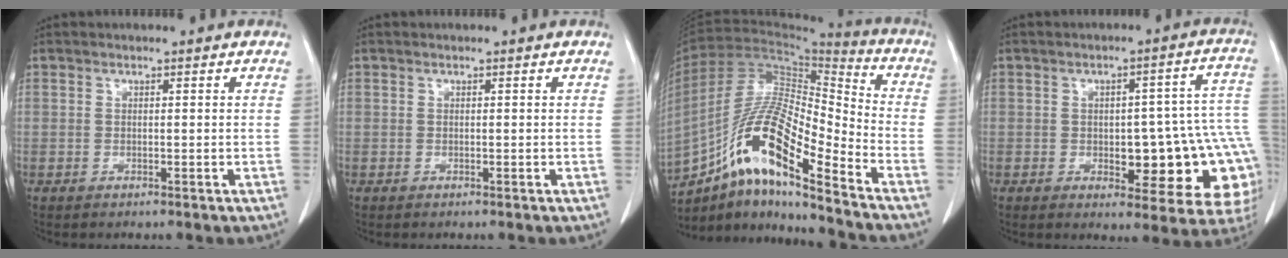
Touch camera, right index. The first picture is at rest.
{"total": 0.0}
{"total": 17.0, "force": [-10.4, 2.3, 13.2], "torque": [-0.247, 0.011, -0.182]}
{"total": 17.6, "force": [-3.3, 6.4, 16.0], "torque": [-0.115, 0.040, -0.019]}